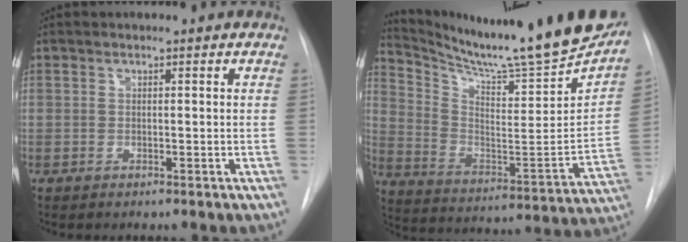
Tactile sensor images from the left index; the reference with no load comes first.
{"total": 25.2, "force": [22.6, 1.3, 11.0], "torque": [-0.187, -0.104, 0.321]}